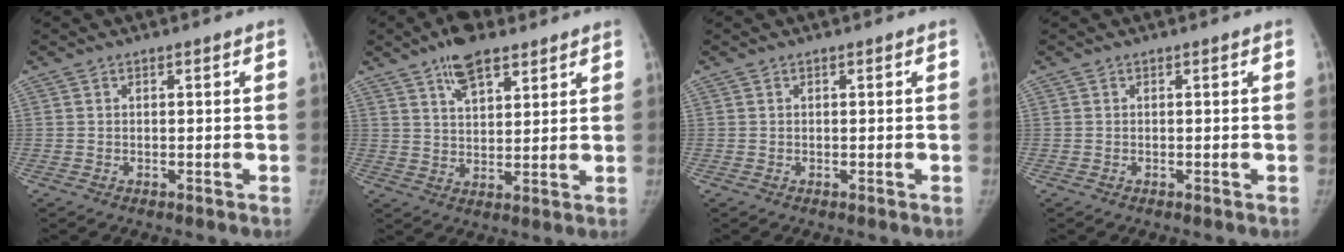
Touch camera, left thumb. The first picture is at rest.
{"total": 8.9, "force": [5.8, 4.1, 5.4], "torque": [-0.071, -0.024, 0.099]}
{"total": 0.0}
{"total": 0.0}